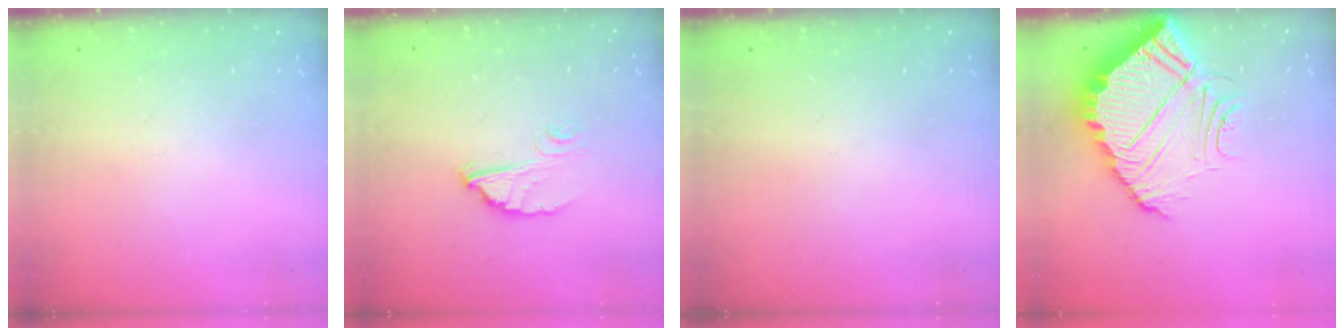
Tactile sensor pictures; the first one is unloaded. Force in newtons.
{"total": 5.1, "press": 5.1, "slide": 0.4}
{"total": 0.0}
{"total": 10.2, "press": 10.2, "slide": 0.7}